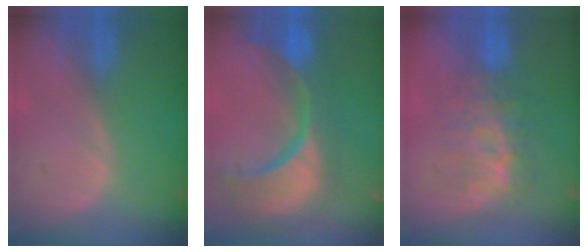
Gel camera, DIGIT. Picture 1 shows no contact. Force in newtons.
{"total": 15.4, "press": 12.1, "slide": 9.5}
{"total": 7.7, "press": 7.3, "slide": 2.3}